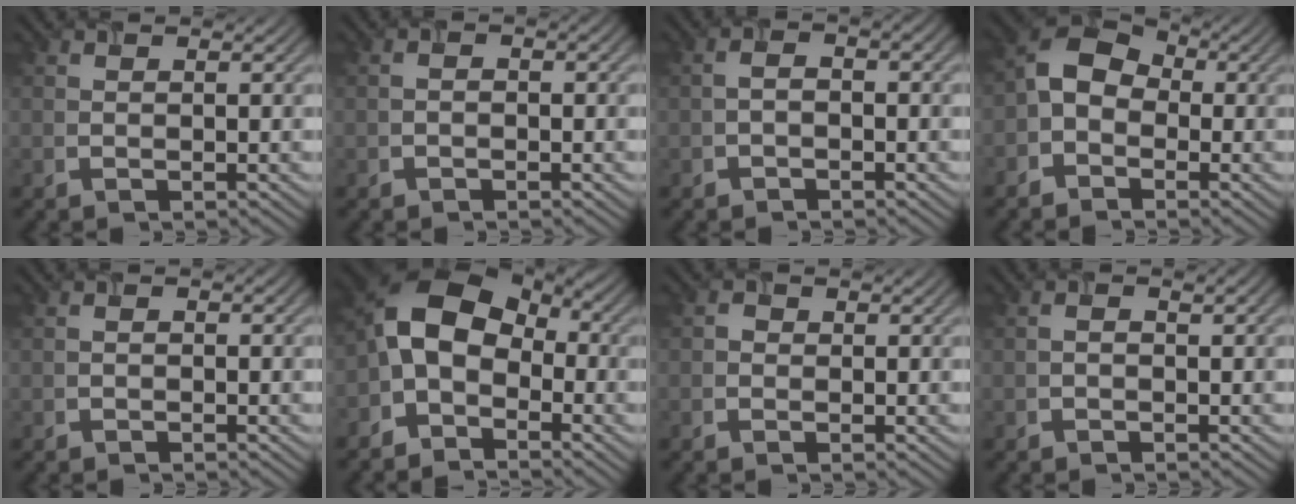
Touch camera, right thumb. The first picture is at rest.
{"total": 1.4, "force": [-0.4, 0.7, 1.0], "torque": [-0.018, 0.005, -0.008]}
{"total": 2.3, "force": [-0.6, 1.2, 1.8], "torque": [-0.036, 0.004, -0.012]}
{"total": 5.8, "force": [-1.1, 4.3, 3.6], "torque": [-0.070, 0.020, -0.036]}
{"total": 1.0, "force": [-0.3, 0.6, 0.8], "torque": [-0.012, 0.004, -0.005]}
{"total": 8.4, "force": [-2.2, 5.7, 5.8], "torque": [-0.120, 0.019, -0.062]}
{"total": 0.9, "force": [-0.2, 0.8, 0.2], "torque": [-0.005, 0.003, -0.008]}
{"total": 1.5, "force": [-0.2, 0.7, 1.3], "torque": [-0.024, 0.006, -0.005]}